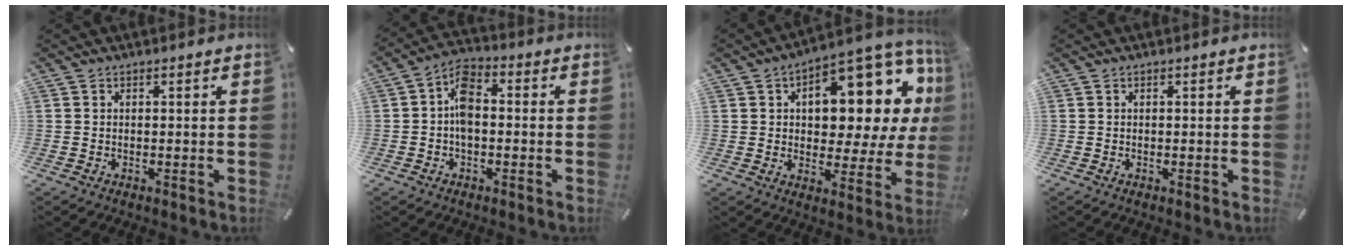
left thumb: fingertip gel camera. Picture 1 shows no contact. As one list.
[{"total": 7.3, "force": [-1.1, 4.5, 5.6], "torque": [-0.110, 0.018, -0.019]}, {"total": 15.9, "force": [6.5, 8.3, 11.9], "torque": [-0.136, -0.069, 0.096]}, {"total": 0.0}]